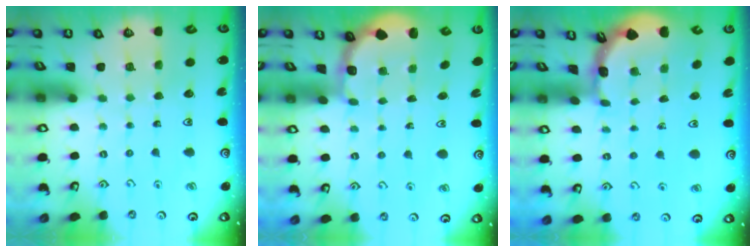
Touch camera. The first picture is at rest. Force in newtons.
{"total": 1.9, "press": 1.8, "slide": 0.7}
{"total": 1.8, "press": 1.8, "slide": 0.2}